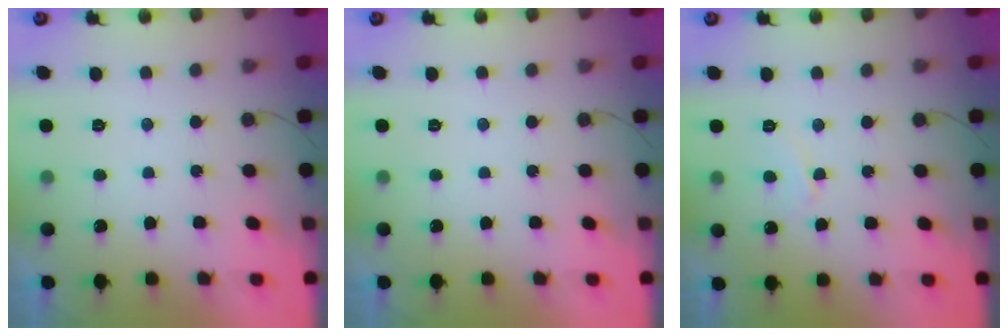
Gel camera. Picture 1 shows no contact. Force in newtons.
{"total": 0.0}
{"total": 3.7, "press": 3.7, "slide": 0.4}